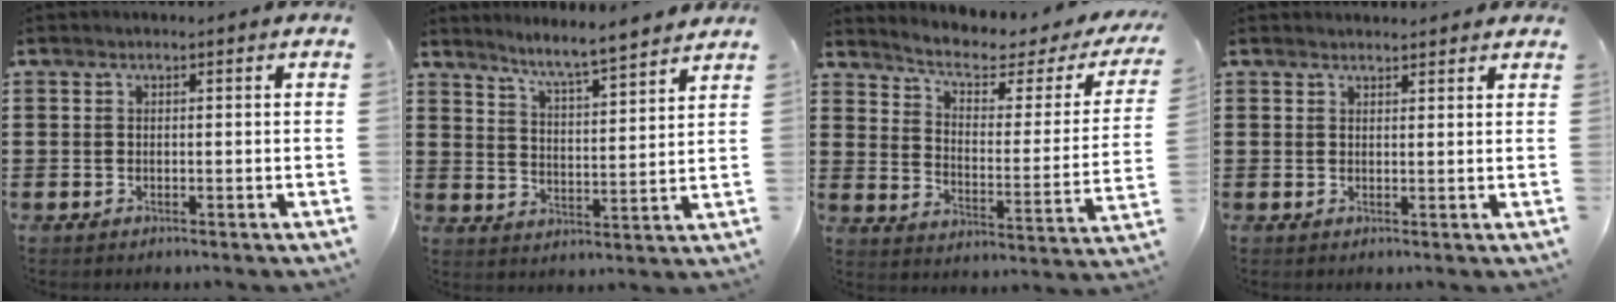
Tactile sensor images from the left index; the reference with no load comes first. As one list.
[{"total": 5.5, "force": [5.1, -0.6, 1.8], "torque": [-0.057, -0.037, 0.085]}, {"total": 4.2, "force": [2.7, 1.2, 3.0], "torque": [-0.066, -0.022, 0.033]}, {"total": 1.6, "force": [1.6, 0.3, 0.1], "torque": [-0.006, 0.002, 0.031]}]